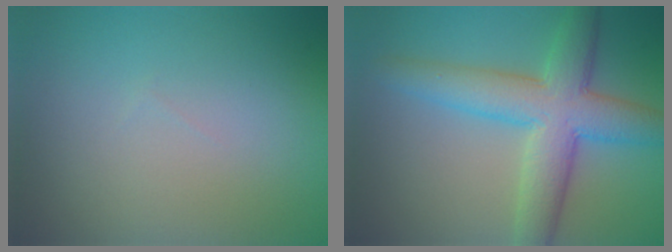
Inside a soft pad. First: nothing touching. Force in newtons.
{"total": 7.6, "press": 7.6, "slide": 0.1}